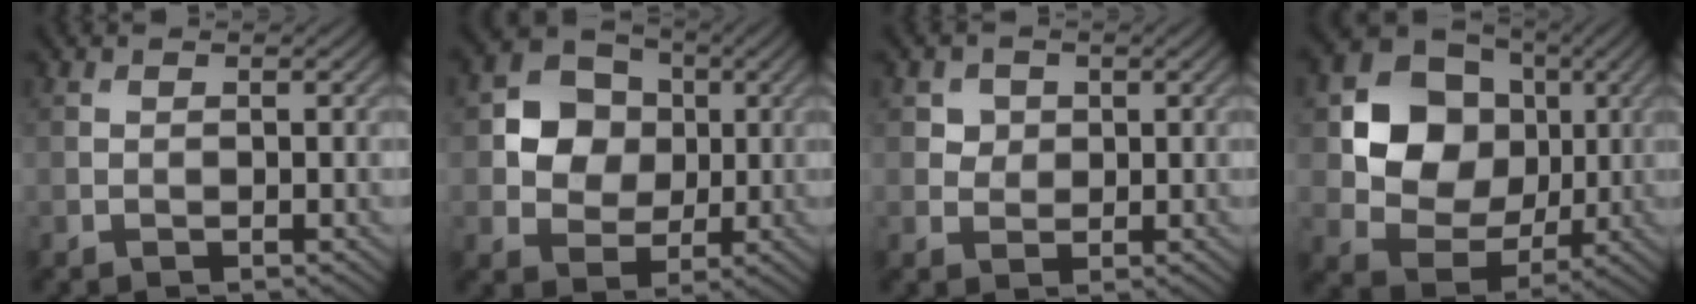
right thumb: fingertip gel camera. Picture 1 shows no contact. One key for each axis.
{"total": 8.0, "fx": 1.1, "fy": 6.9, "fz": 3.9, "tx": -0.086, "ty": 0.010, "tz": 0.008}
{"total": 2.4, "fx": 0.8, "fy": 2.1, "fz": 0.7, "tx": -0.018, "ty": -0.010, "tz": 0.016}
{"total": 12.2, "fx": 2.1, "fy": 10.2, "fz": 6.4, "tx": -0.132, "ty": 0.002, "tz": 0.024}